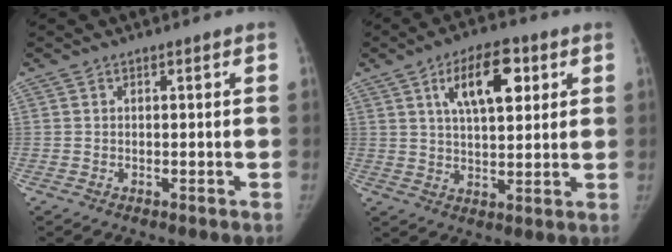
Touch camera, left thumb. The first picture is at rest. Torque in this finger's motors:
{"motor_torque": [-0.03, 0.28, 0.51, 0.42, 0.11]}